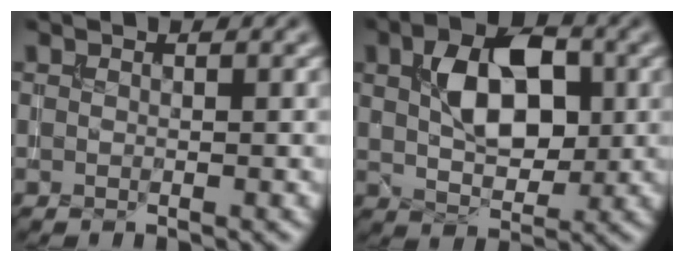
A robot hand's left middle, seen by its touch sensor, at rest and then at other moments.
{"total": 6.9, "force": [1.7, 4.0, 5.4], "torque": [-0.091, 0.004, 0.026]}